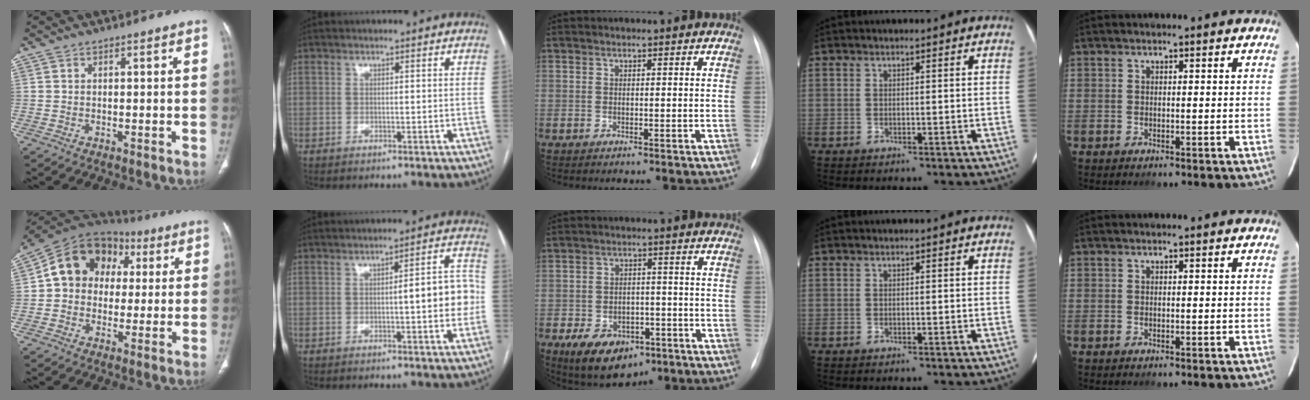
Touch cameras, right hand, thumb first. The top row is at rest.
{"thumb": {"total": 14.8, "force": [2.7, 12.2, 7.9], "torque": [-0.102, 0.033, 0.036]}, "index": {"total": 6.9, "force": [-0.8, 1.4, 6.7], "torque": [-0.081, 0.021, -0.012]}, "middle": {"total": 10.2, "force": [-5.7, 6.3, 5.6], "torque": [-0.092, 0.007, -0.079]}}